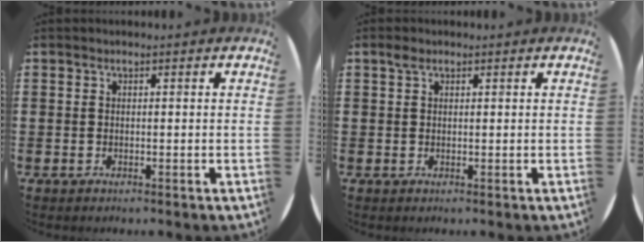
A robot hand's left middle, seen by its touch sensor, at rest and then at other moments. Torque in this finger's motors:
{"motor_torque": [0.62, -0.39, -0.13, -0.03]}